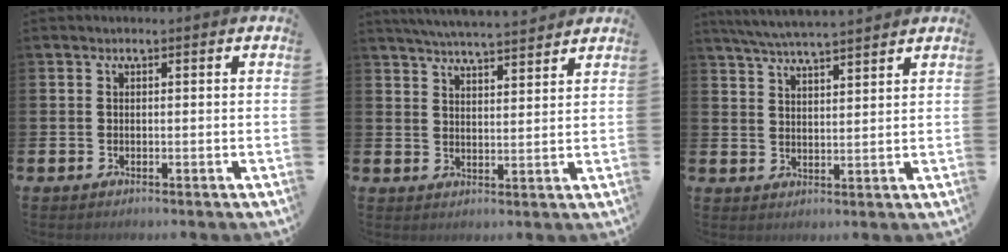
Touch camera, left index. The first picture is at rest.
{"total": 5.4, "force": [5.3, 0.0, 0.9], "torque": [-0.026, -0.030, 0.094]}
{"total": 5.4, "force": [5.2, 0.0, 1.3], "torque": [-0.042, -0.021, 0.094]}